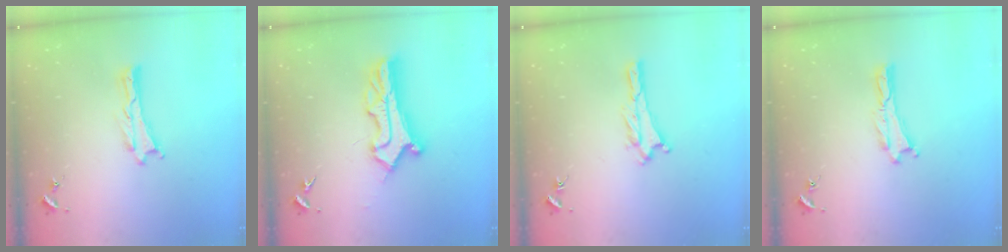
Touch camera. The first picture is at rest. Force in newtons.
{"total": 8.8, "press": 8.7, "slide": 0.9}
{"total": 1.6, "press": 1.6, "slide": 0.3}
{"total": 0.0}